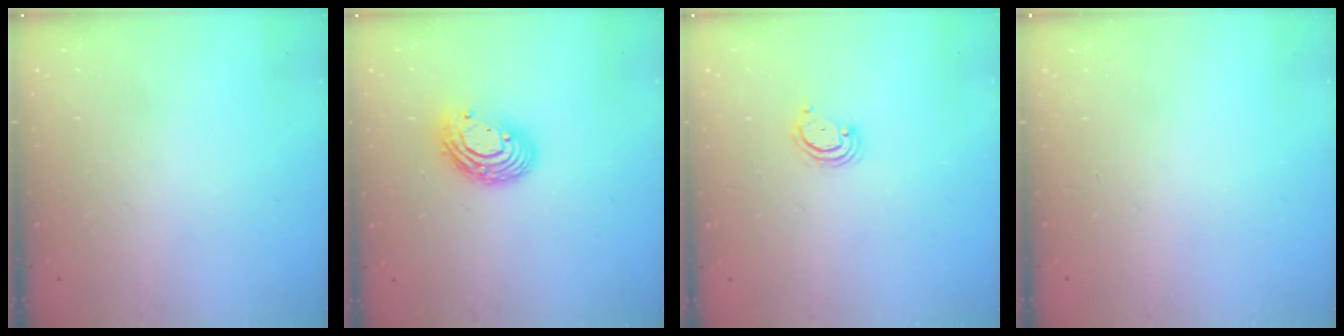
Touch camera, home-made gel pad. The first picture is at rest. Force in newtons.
{"total": 11.4, "press": 11.4, "slide": 0.8}
{"total": 2.9, "press": 2.8, "slide": 0.4}
{"total": 0.0}